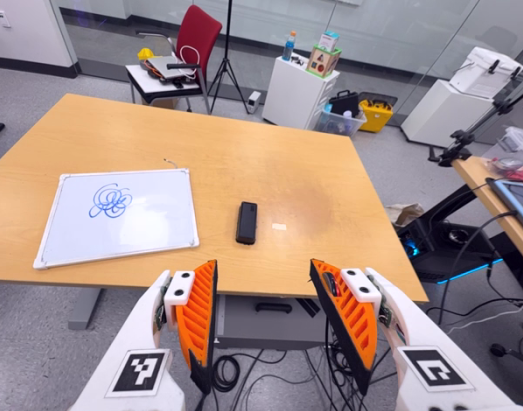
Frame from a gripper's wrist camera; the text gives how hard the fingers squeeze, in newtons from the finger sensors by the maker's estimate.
{"total": 0.0}